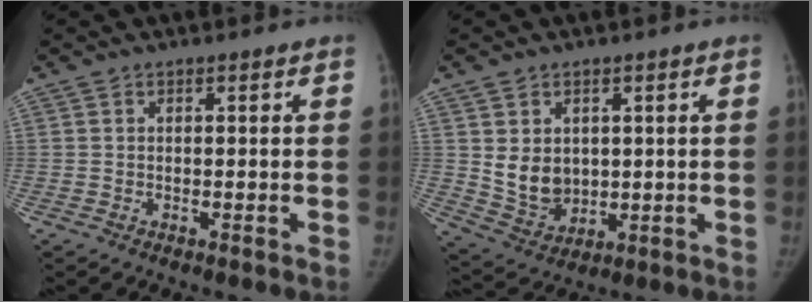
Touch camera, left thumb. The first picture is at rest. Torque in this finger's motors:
{"motor_torque": [0.97, 1.08, 0.67, -0.80, 0.17]}